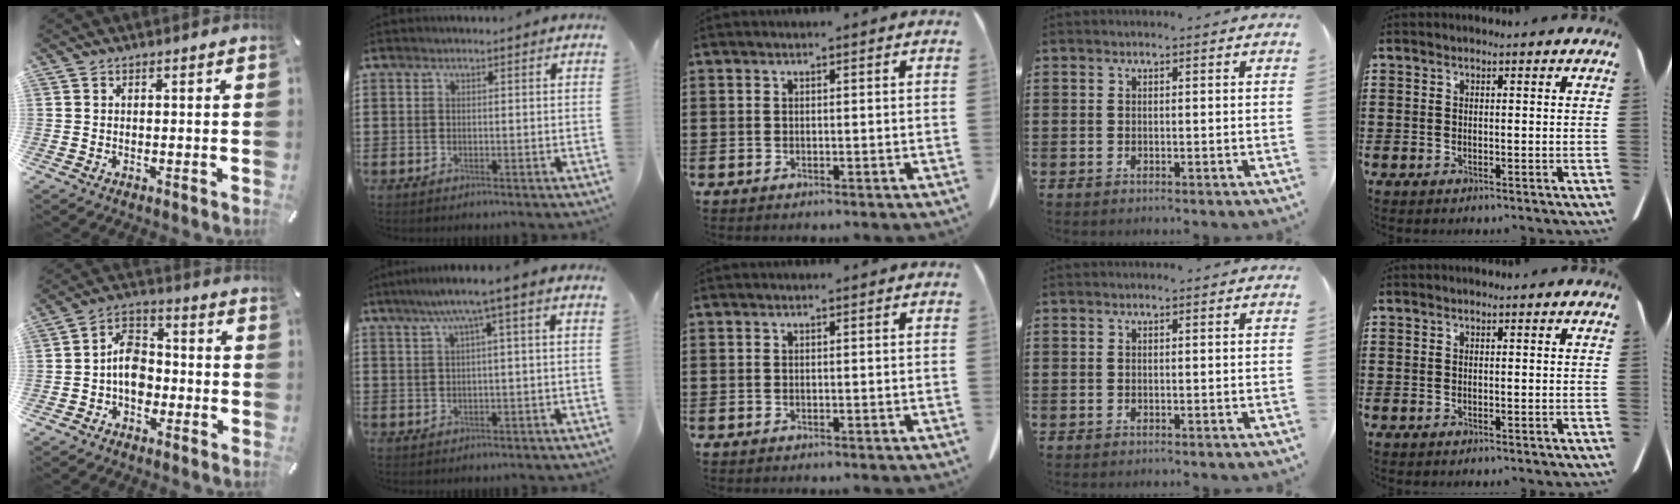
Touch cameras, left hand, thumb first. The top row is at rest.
{"thumb": {"total": 7.8, "force": [-2.1, 5.9, 4.7], "torque": [-0.087, 0.020, -0.038]}, "index": {"total": 4.4, "force": [0.8, -0.3, 4.3], "torque": [-0.083, -0.001, 0.006]}}